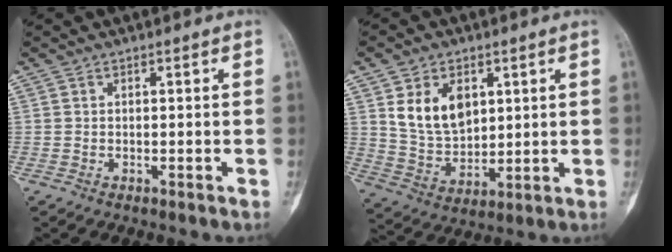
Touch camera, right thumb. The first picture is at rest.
{"total": 11.1, "force": [3.8, 7.5, 7.2], "torque": [-0.102, -0.022, 0.086]}